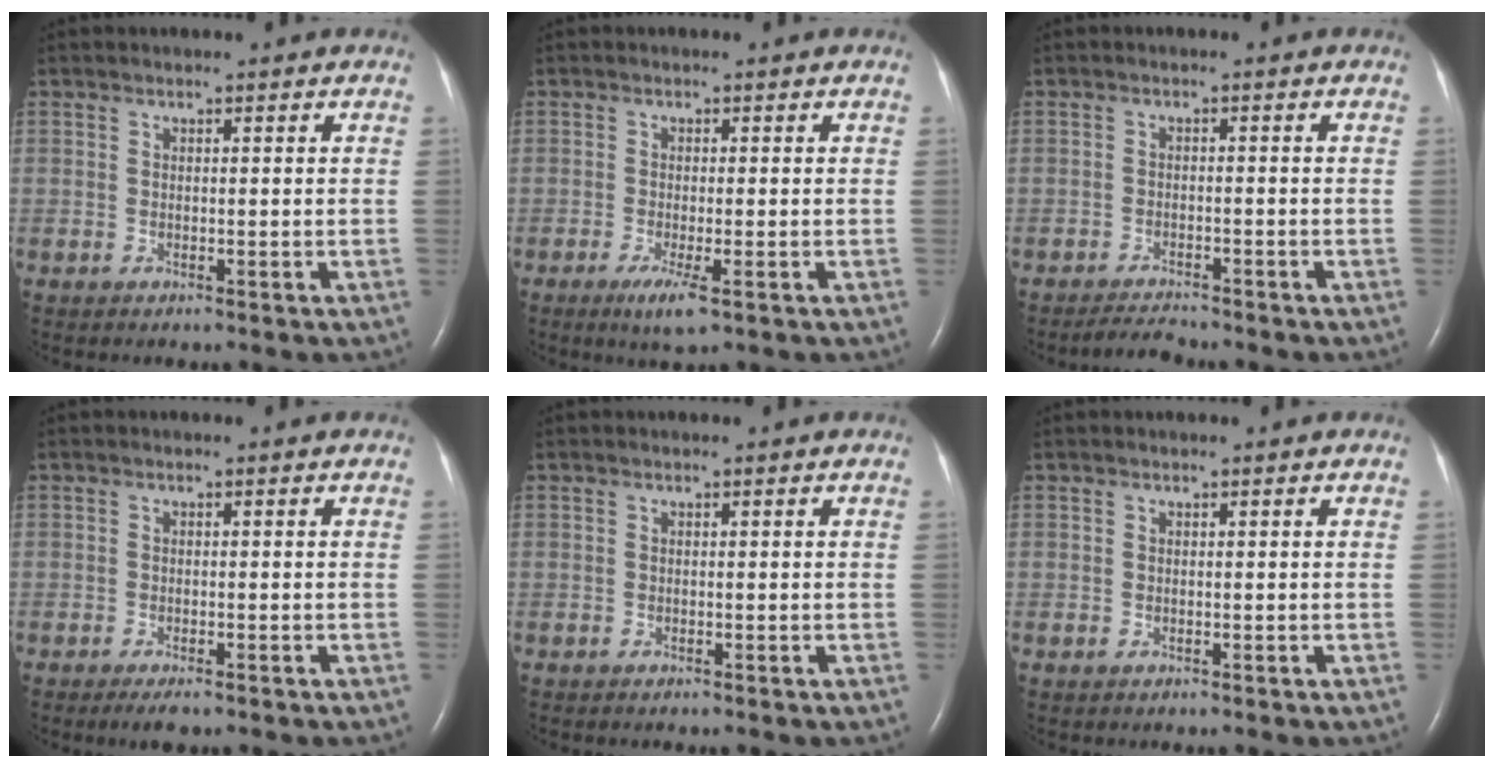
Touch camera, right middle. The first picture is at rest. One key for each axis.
{"total": 3.3, "fx": -1.7, "fy": 0.3, "fz": 2.9, "tx": -0.054, "ty": -0.010, "tz": -0.029}
{"total": 2.5, "fx": -2.5, "fy": -0.1, "fz": 0.4, "tx": -0.017, "ty": -0.014, "tz": -0.042}
{"total": 2.2, "fx": -1.5, "fy": 0.6, "fz": 1.5, "tx": -0.027, "ty": -0.005, "tz": -0.022}
{"total": 0.0}
{"total": 0.0}